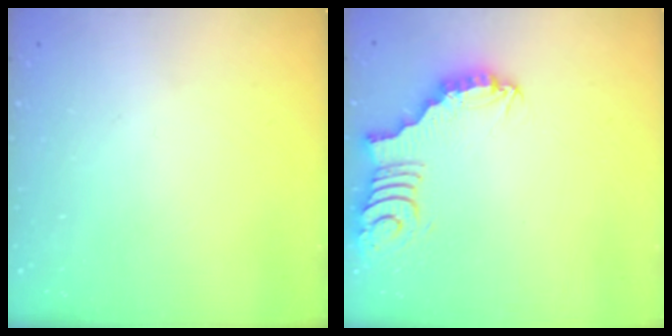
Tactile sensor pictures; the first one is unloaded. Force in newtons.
{"total": 3.0, "press": 3.0, "slide": 0.0}